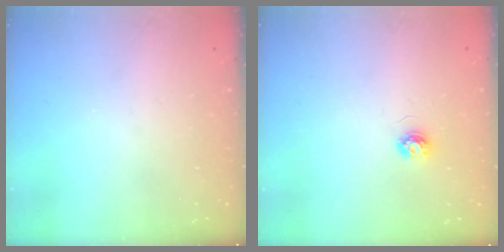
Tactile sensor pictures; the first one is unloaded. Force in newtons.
{"total": 3.7, "press": 3.7, "slide": 0.3}